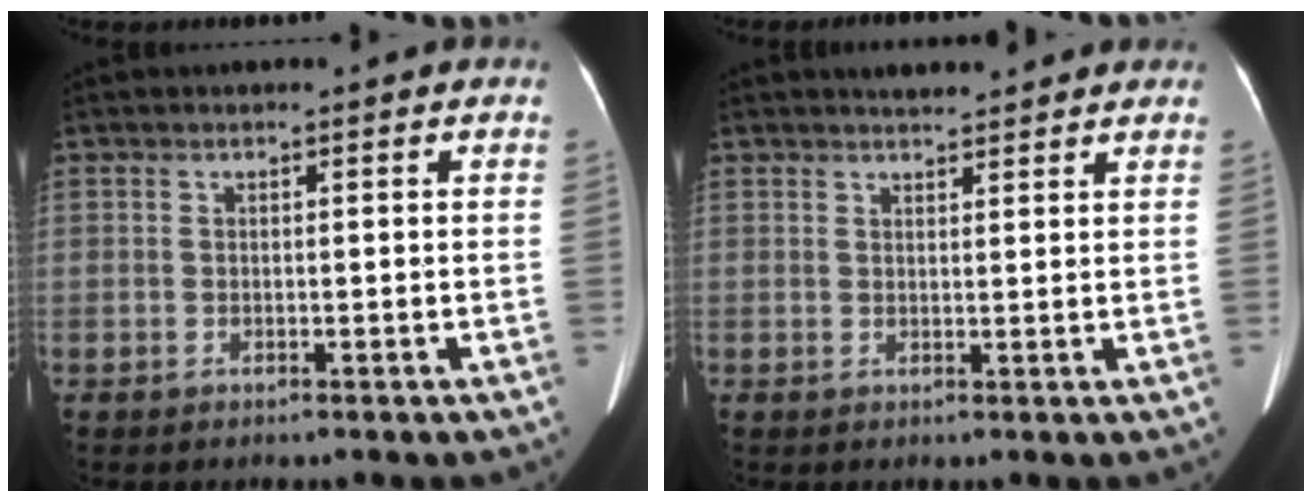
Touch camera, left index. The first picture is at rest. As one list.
[{"total": 4.6, "force": [4.2, 0.9, 1.5], "torque": [-0.023, 0.016, 0.051]}]